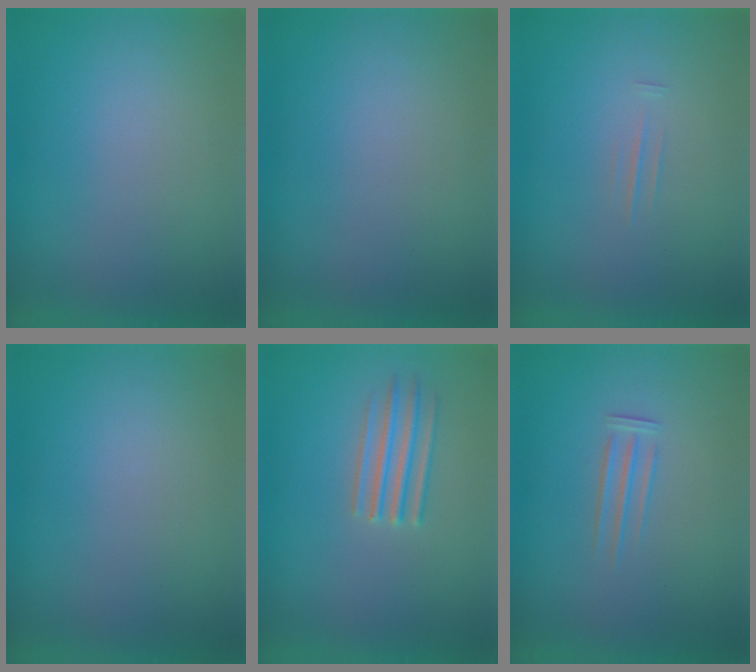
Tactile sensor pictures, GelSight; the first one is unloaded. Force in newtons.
{"total": 0.0}
{"total": 1.3}
{"total": 1.2}
{"total": 2.9}
{"total": 1.3}